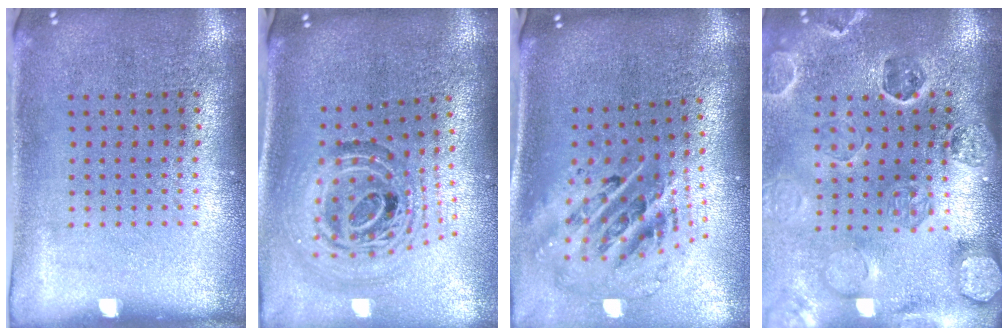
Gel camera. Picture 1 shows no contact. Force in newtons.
{"total": 1.8, "press": 1.5, "slide": 0.9}
{"total": 2.7, "press": 1.8, "slide": 2.0}
{"total": 2.6, "press": 2.6, "slide": 0.3}